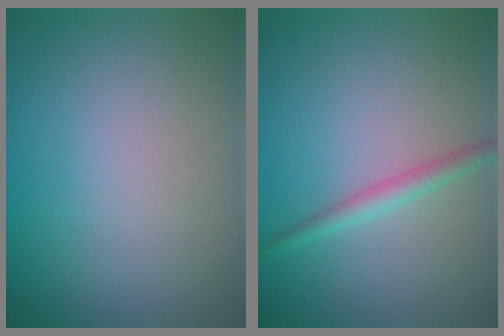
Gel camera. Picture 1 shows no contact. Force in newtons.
{"total": 1.7, "press": 1.7, "slide": 0.0}